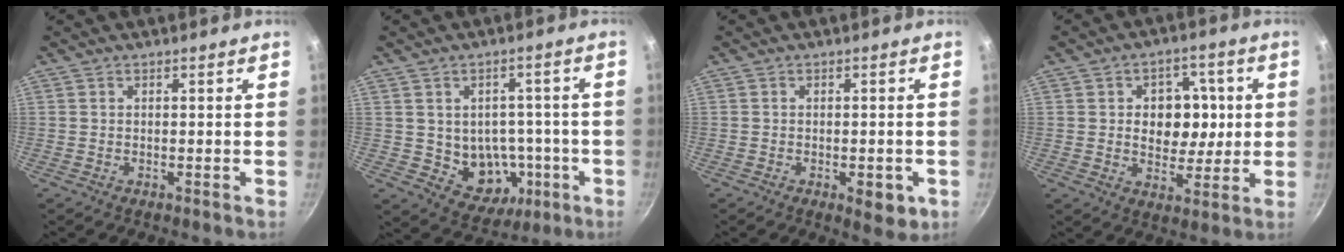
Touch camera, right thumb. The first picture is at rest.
{"total": 10.6, "force": [-1.8, 8.6, 5.9], "torque": [-0.041, 0.016, -0.006]}
{"total": 4.7, "force": [-1.6, 2.1, 3.8], "torque": [-0.040, -0.002, -0.017]}
{"total": 10.6, "force": [1.2, 7.8, 7.2], "torque": [-0.045, 0.004, 0.021]}